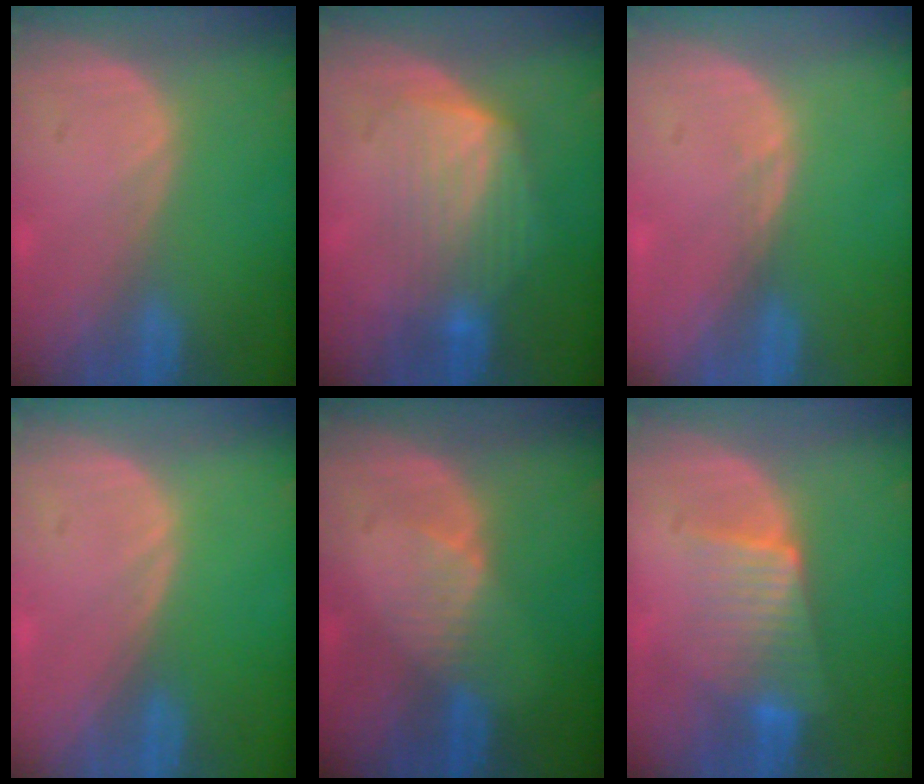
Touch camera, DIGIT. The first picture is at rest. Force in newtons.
{"total": 6.5, "press": 6.5, "slide": 0.7}
{"total": 0.8, "press": 0.6, "slide": 0.6}
{"total": 0.0}
{"total": 2.7, "press": 2.7, "slide": 0.3}
{"total": 6.5, "press": 6.1, "slide": 2.1}